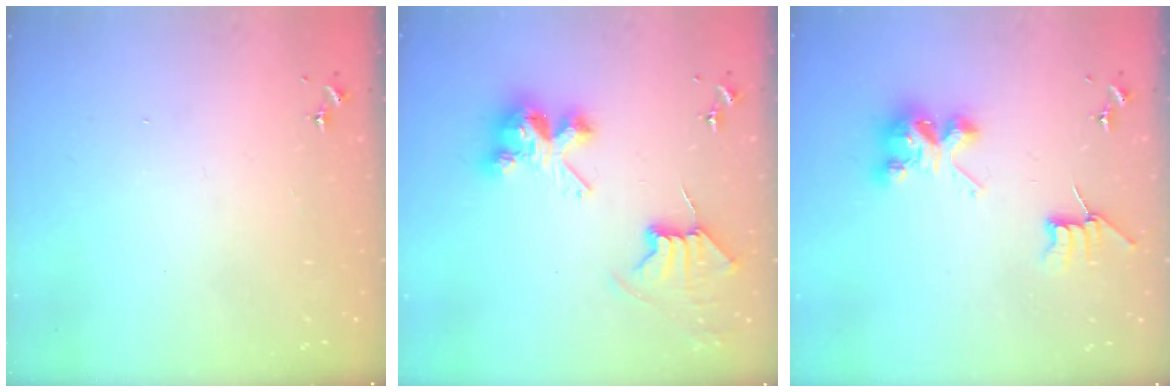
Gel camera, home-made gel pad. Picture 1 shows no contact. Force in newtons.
{"total": 8.5, "press": 8.5, "slide": 0.7}
{"total": 9.1, "press": 9.0, "slide": 1.0}